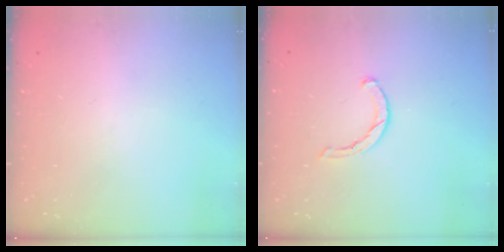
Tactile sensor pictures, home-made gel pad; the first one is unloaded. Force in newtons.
{"total": 1.9, "press": 1.9, "slide": 0.3}